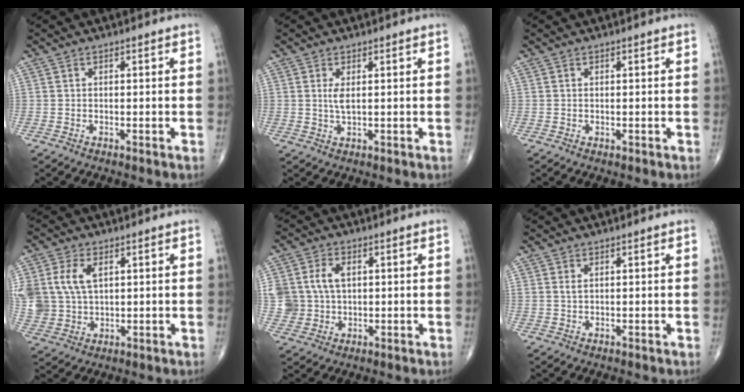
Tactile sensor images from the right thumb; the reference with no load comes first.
{"total": 2.2, "force": [0.5, 0.7, 2.1], "torque": [-0.047, -0.004, 0.014]}
{"total": 0.0}
{"total": 11.9, "force": [3.2, 8.1, 8.1], "torque": [-0.188, -0.004, 0.071]}
{"total": 8.0, "force": [1.5, 6.0, 5.1], "torque": [-0.093, 0.001, 0.036]}
{"total": 1.0, "force": [0.5, 0.5, 0.7], "torque": [-0.015, 0.004, 0.013]}